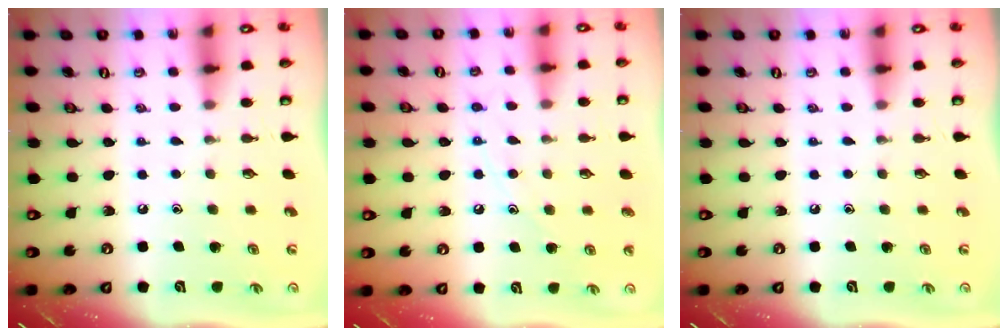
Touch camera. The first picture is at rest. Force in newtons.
{"total": 8.1, "press": 8.0, "slide": 0.7}
{"total": 0.0}